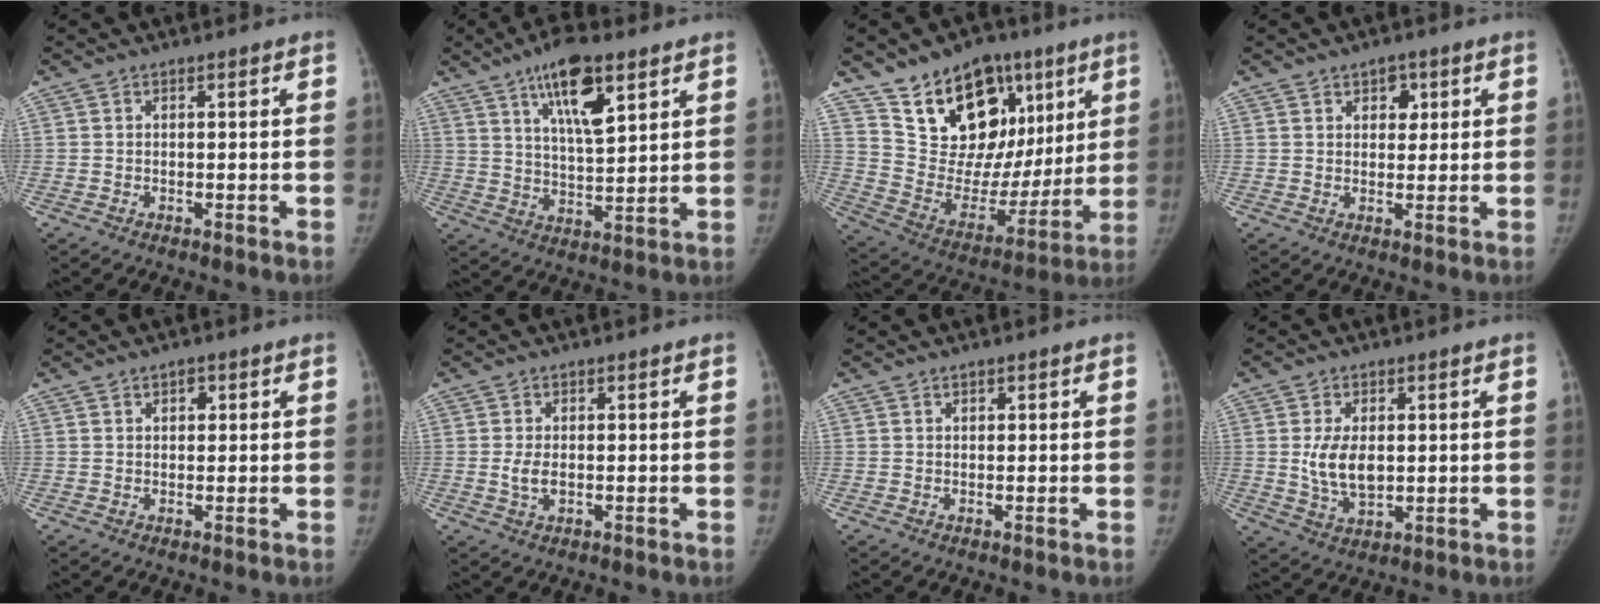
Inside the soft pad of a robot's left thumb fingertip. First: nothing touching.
{"total": 12.6, "force": [6.9, 4.2, 9.7], "torque": [-0.147, -0.033, 0.120]}
{"total": 23.2, "force": [12.0, 15.3, 12.7], "torque": [-0.132, -0.027, 0.212]}
{"total": 3.9, "force": [1.8, 2.7, 2.1], "torque": [-0.006, -0.008, 0.026]}
{"total": 2.1, "force": [1.0, 1.4, 1.3], "torque": [-0.010, -0.003, 0.015]}
{"total": 2.9, "force": [0.0, 1.7, 2.3], "torque": [-0.048, -0.006, 0.002]}
{"total": 0.9, "force": [0.6, 0.5, 0.4], "torque": [-0.002, -0.003, 0.009]}
{"total": 7.8, "force": [0.8, 4.7, 6.2], "torque": [-0.104, -0.012, 0.025]}